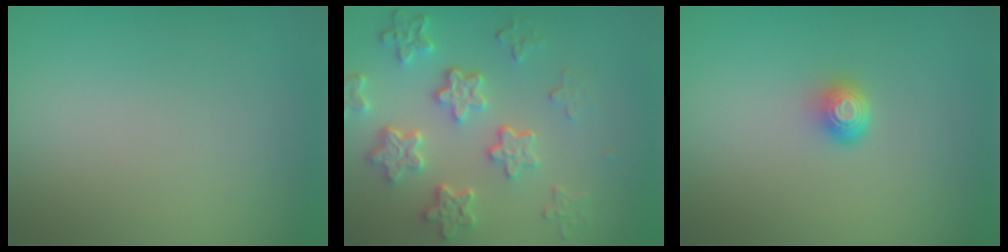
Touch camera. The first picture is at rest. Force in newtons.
{"total": 5.9, "press": 4.4, "slide": 3.9}
{"total": 1.6, "press": 1.2, "slide": 1.1}